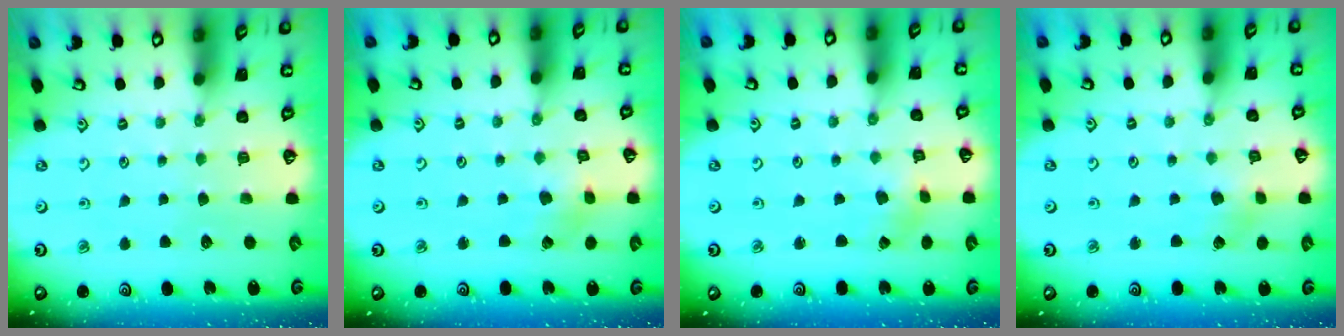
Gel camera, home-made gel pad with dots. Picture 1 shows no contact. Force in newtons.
{"total": 3.2, "press": 3.2, "slide": 0.4}
{"total": 1.1, "press": 1.1, "slide": 0.2}
{"total": 3.4, "press": 3.3, "slide": 0.4}